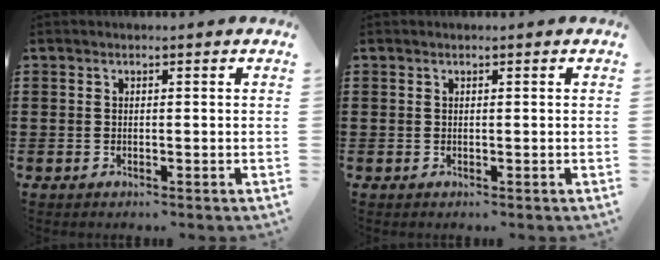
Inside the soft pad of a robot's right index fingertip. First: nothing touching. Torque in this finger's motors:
{"motor_torque": [0.11, 0.11, 0.00, 0.00]}